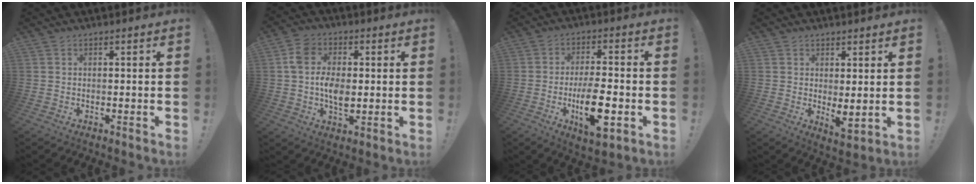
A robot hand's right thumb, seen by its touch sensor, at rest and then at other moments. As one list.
[{"total": 10.4, "force": [-0.5, 7.6, 7.1], "torque": [-0.135, 0.007, -0.007]}, {"total": 15.5, "force": [-3.9, 6.1, 13.7], "torque": [-0.232, 0.001, -0.058]}, {"total": 4.5, "force": [1.5, 1.3, 4.0], "torque": [-0.054, -0.019, 0.032]}]